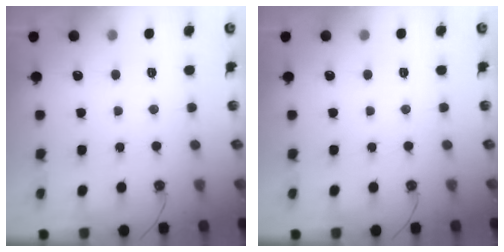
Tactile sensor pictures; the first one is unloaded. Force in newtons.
{"total": 0.0}